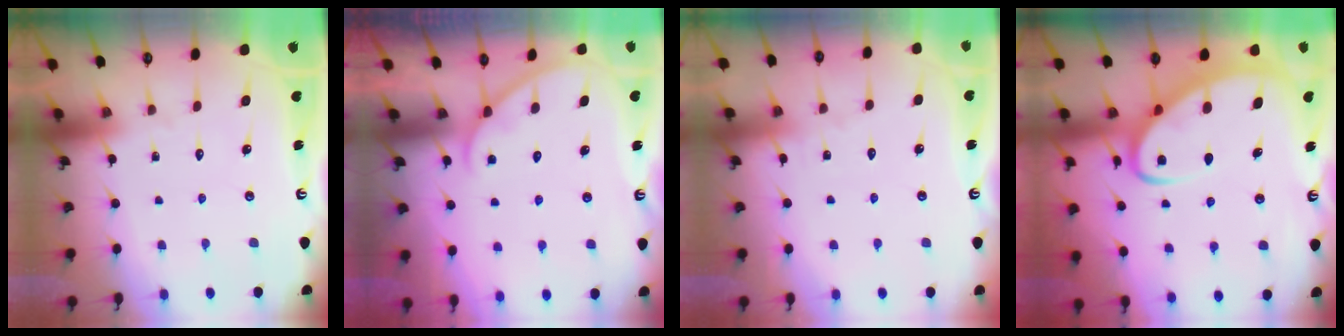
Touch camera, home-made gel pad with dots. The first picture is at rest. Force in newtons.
{"total": 3.3, "press": 3.3, "slide": 0.3}
{"total": 3.0, "press": 2.9, "slide": 0.3}
{"total": 6.7, "press": 6.7, "slide": 0.8}